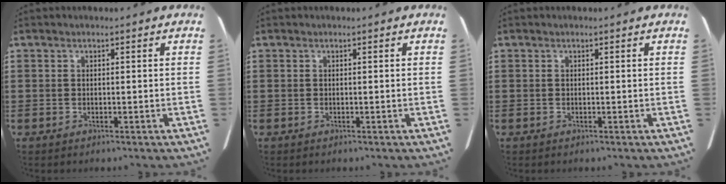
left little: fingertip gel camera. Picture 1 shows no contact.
{"total": 0.0}
{"total": 0.0}